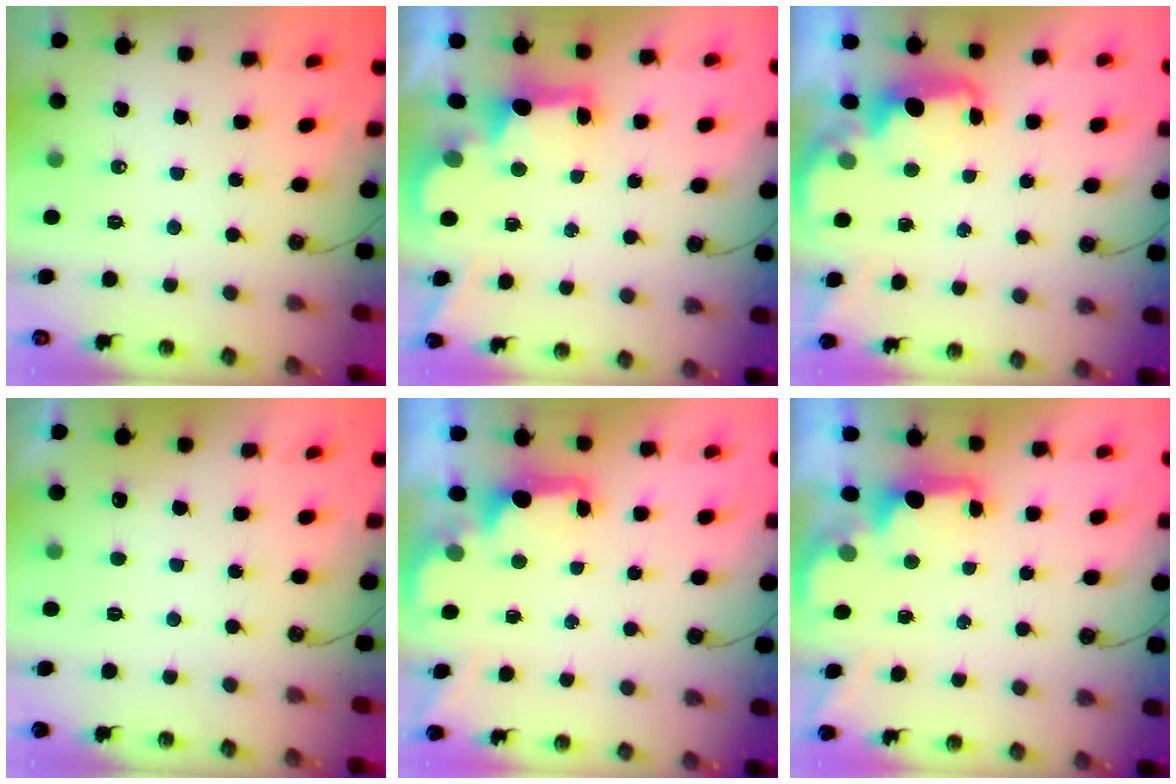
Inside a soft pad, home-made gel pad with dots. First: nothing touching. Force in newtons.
{"total": 2.8, "press": 2.7, "slide": 0.9}
{"total": 2.1, "press": 2.0, "slide": 0.7}
{"total": 3.7, "press": 3.6, "slide": 1.0}
{"total": 2.1, "press": 1.9, "slide": 0.8}
{"total": 1.8, "press": 1.6, "slide": 0.8}